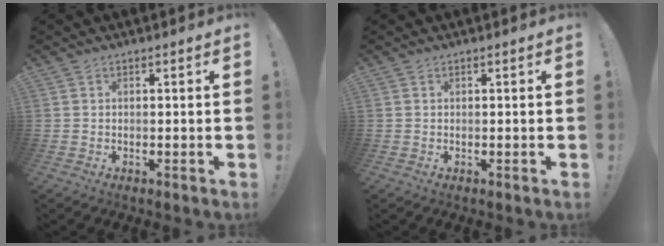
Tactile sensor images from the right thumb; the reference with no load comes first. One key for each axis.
{"total": 0.0}